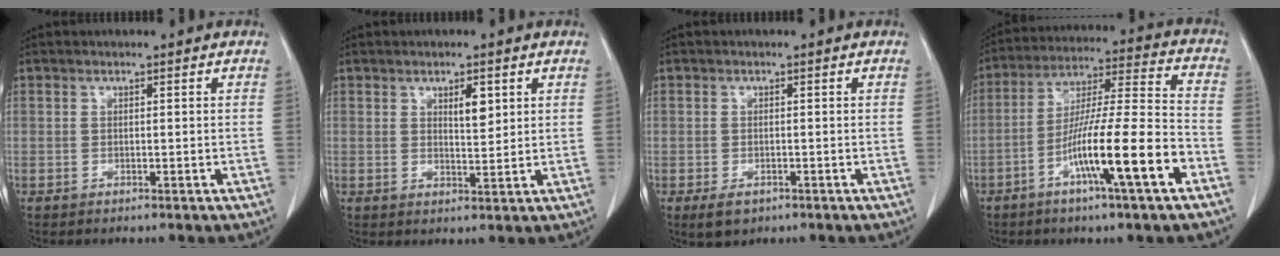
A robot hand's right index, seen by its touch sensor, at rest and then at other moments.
{"total": 3.4, "force": [1.5, 1.0, 2.9], "torque": [-0.048, -0.003, 0.027]}
{"total": 2.9, "force": [-1.6, 1.9, 1.5], "torque": [-0.028, -0.004, -0.016]}
{"total": 15.7, "force": [-6.8, 0.1, 14.2], "torque": [-0.251, -0.005, -0.119]}